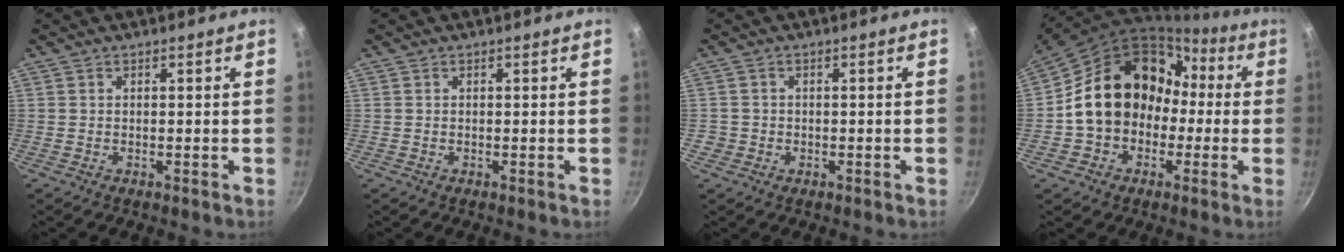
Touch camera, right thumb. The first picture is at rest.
{"total": 0.0}
{"total": 1.7, "force": [-0.5, 1.5, 0.3], "torque": [0.002, 0.010, -0.006]}
{"total": 19.0, "force": [-0.4, 15.4, 11.0], "torque": [-0.160, 0.074, -0.003]}